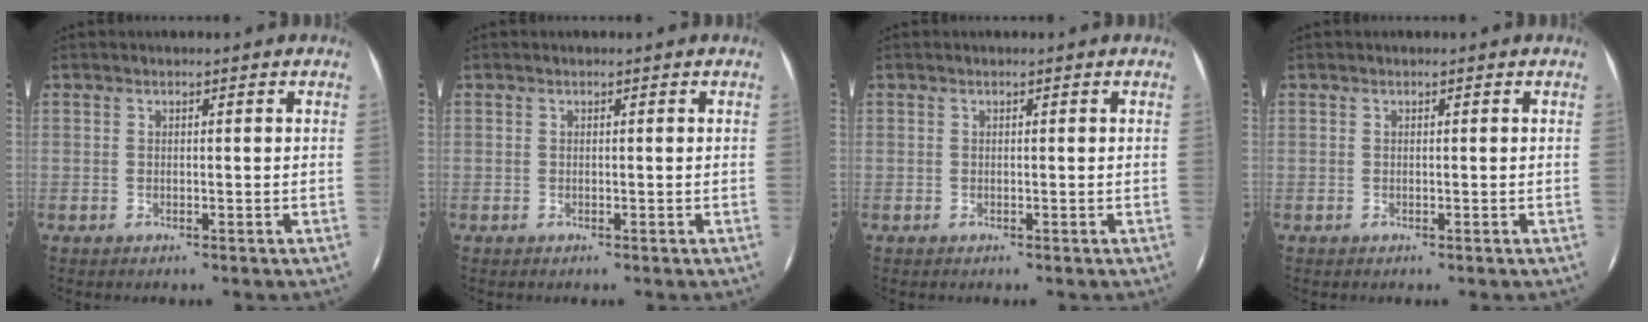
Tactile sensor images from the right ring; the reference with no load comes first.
{"total": 0.0}
{"total": 0.0}
{"total": 0.0}